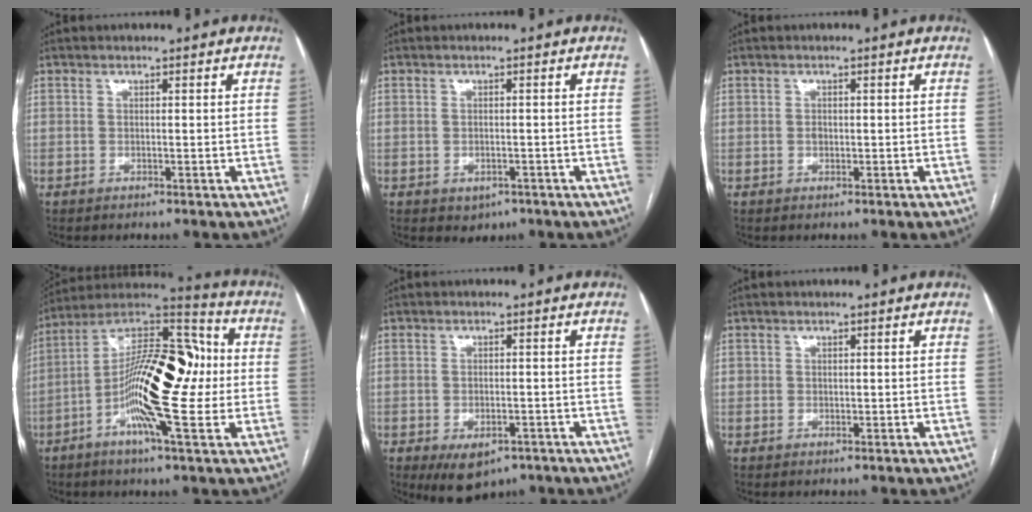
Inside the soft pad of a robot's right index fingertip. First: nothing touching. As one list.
[{"total": 2.2, "force": [-1.1, 1.6, 1.0], "torque": [-0.012, 0.001, -0.004]}, {"total": 0.9, "force": [0.0, 0.7, 0.5], "torque": [-0.011, 0.001, -0.001]}, {"total": 19.1, "force": [-2.1, 4.8, 18.3], "torque": [-0.319, 0.030, -0.041]}, {"total": 6.1, "force": [-3.7, 3.5, 3.5], "torque": [-0.056, -0.006, -0.045]}, {"total": 0.6, "force": [0.2, 0.6, 0.1], "torque": [0.007, 0.003, 0.001]}]